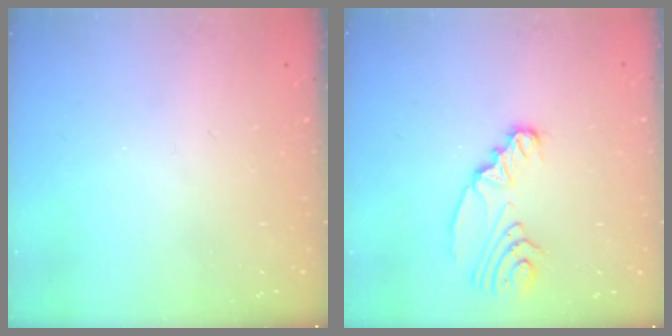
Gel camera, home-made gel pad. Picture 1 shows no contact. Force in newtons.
{"total": 7.8, "press": 7.5, "slide": 2.0}